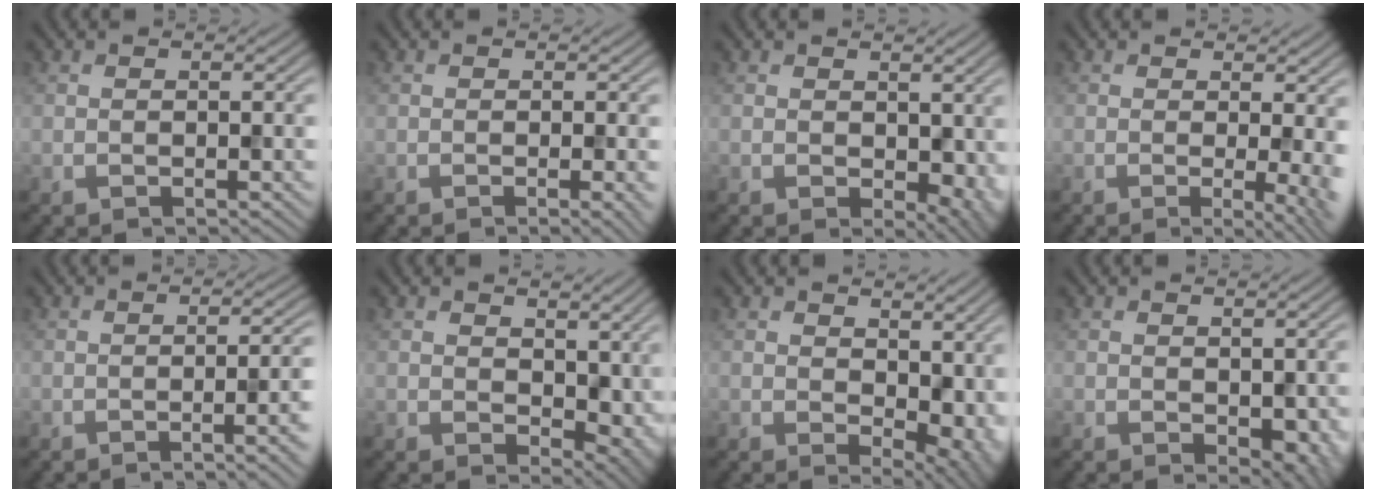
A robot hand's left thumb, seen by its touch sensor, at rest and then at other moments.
{"total": 1.1, "force": [-0.4, -0.4, 1.0], "torque": [-0.012, -0.001, -0.007]}
{"total": 4.4, "force": [0.2, 2.9, 3.3], "torque": [-0.051, -0.017, 0.012]}
{"total": 4.5, "force": [0.0, 0.6, 4.4], "torque": [-0.058, -0.007, -0.005]}
{"total": 4.9, "force": [-1.6, 0.9, 4.6], "torque": [-0.047, -0.001, -0.021]}
{"total": 7.0, "force": [1.7, 4.6, 4.9], "torque": [-0.090, -0.018, 0.040]}
{"total": 7.4, "force": [1.8, 4.6, 5.5], "torque": [-0.088, -0.015, 0.040]}
{"total": 3.2, "force": [-0.4, 2.0, 2.5], "torque": [-0.037, -0.015, 0.003]}